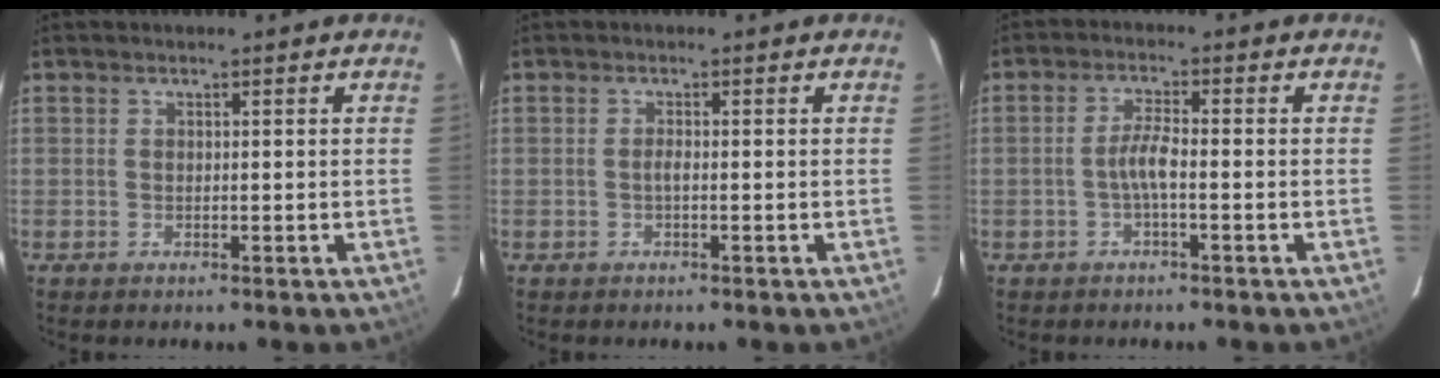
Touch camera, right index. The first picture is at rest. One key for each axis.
{"total": 0.8, "fx": -0.4, "fy": 0.0, "fz": 0.8, "tx": -0.013, "ty": 0.003, "tz": -0.008}
{"total": 3.1, "fx": -1.2, "fy": 0.2, "fz": 2.9, "tx": -0.061, "ty": 0.006, "tz": -0.024}